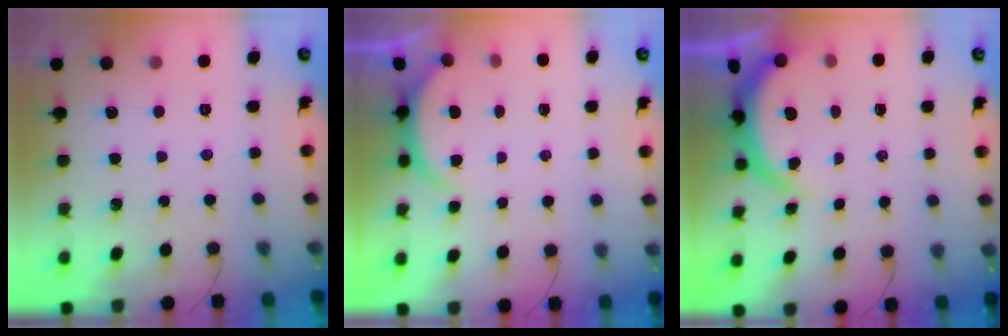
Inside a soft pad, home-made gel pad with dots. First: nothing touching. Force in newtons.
{"total": 2.5, "press": 2.5, "slide": 0.6}
{"total": 3.8, "press": 3.7, "slide": 0.6}